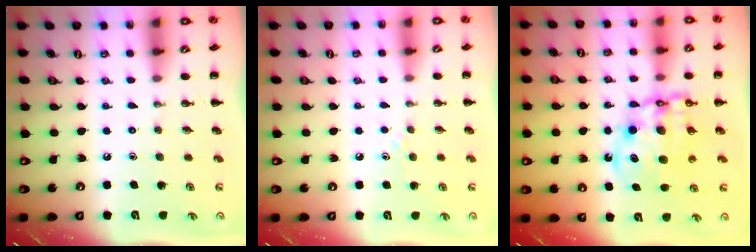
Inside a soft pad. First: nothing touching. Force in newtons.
{"total": 3.0, "press": 2.7, "slide": 1.2}
{"total": 11.6, "press": 11.4, "slide": 2.5}